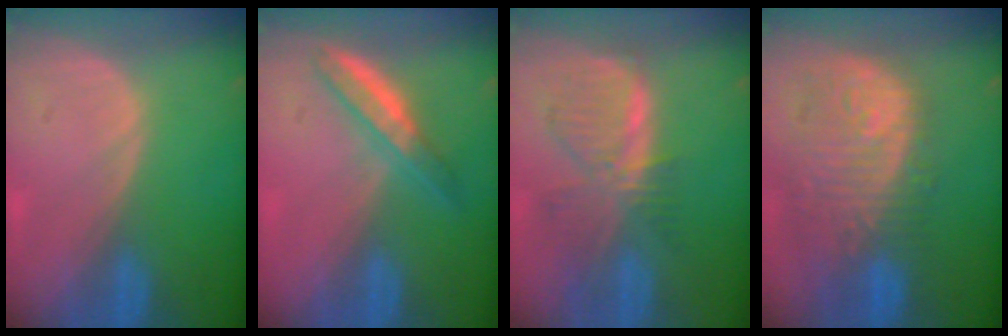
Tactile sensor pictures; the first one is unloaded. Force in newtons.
{"total": 4.5, "press": 4.4, "slide": 0.9}
{"total": 7.9, "press": 7.0, "slide": 3.6}
{"total": 12.0, "press": 10.7, "slide": 5.5}